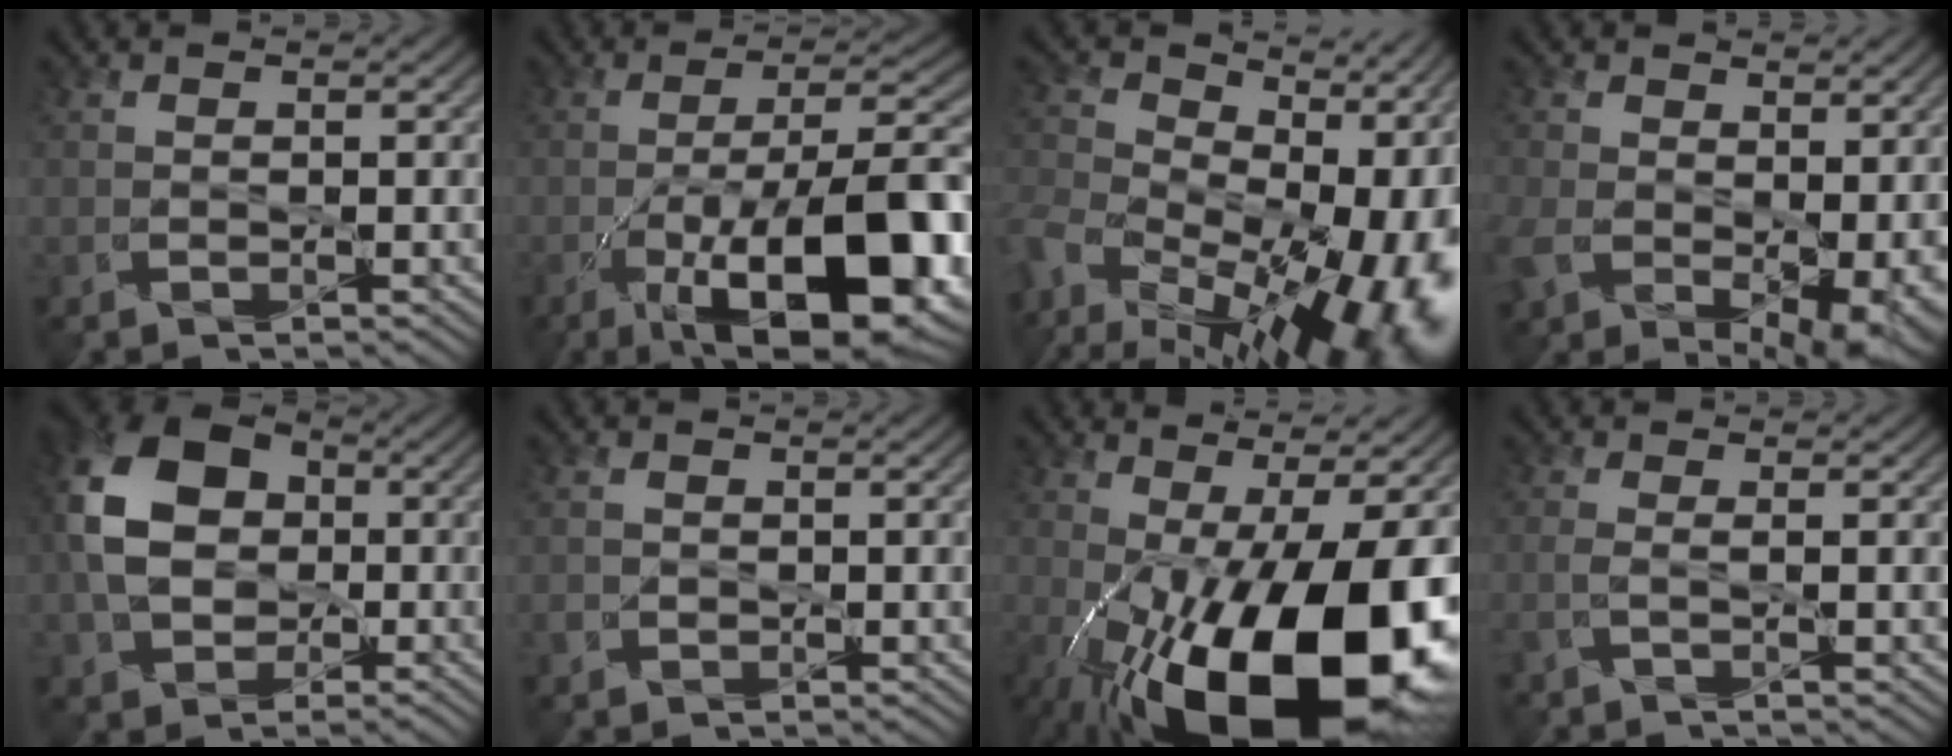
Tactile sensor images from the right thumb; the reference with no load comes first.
{"total": 18.0, "force": [-7.9, 6.9, 14.6], "torque": [-0.210, -0.003, -0.120]}
{"total": 19.3, "force": [-6.4, 13.2, 12.5], "torque": [-0.195, -0.002, -0.070]}
{"total": 11.0, "force": [-1.2, 7.4, 8.0], "torque": [-0.184, -0.039, -0.002]}
{"total": 12.1, "force": [0.2, 9.4, 7.6], "torque": [-0.173, 0.003, 0.001]}
{"total": 0.9, "force": [-0.2, 0.8, -0.3], "torque": [0.009, 0.002, -0.008]}
{"total": 20.0, "force": [-6.8, 9.5, 16.3], "torque": [-0.281, -0.053, -0.082]}
{"total": 0.9, "force": [-0.3, 0.0, 0.9], "torque": [-0.017, 0.003, -0.016]}